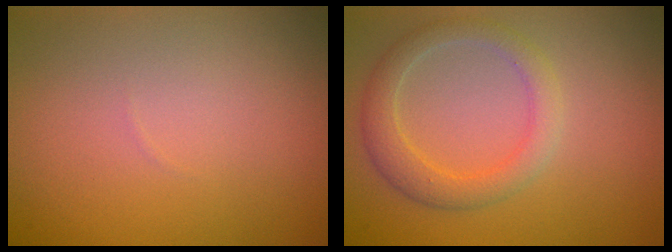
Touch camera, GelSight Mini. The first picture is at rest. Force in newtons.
{"total": 2.9, "press": 2.9, "slide": 0.2}